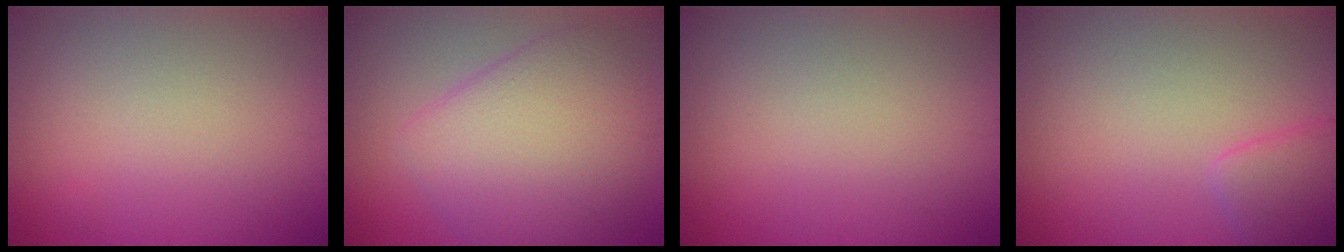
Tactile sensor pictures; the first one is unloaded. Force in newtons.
{"total": 7.0, "press": 7.0, "slide": 0.3}
{"total": 0.0}
{"total": 2.0, "press": 2.0, "slide": 0.1}